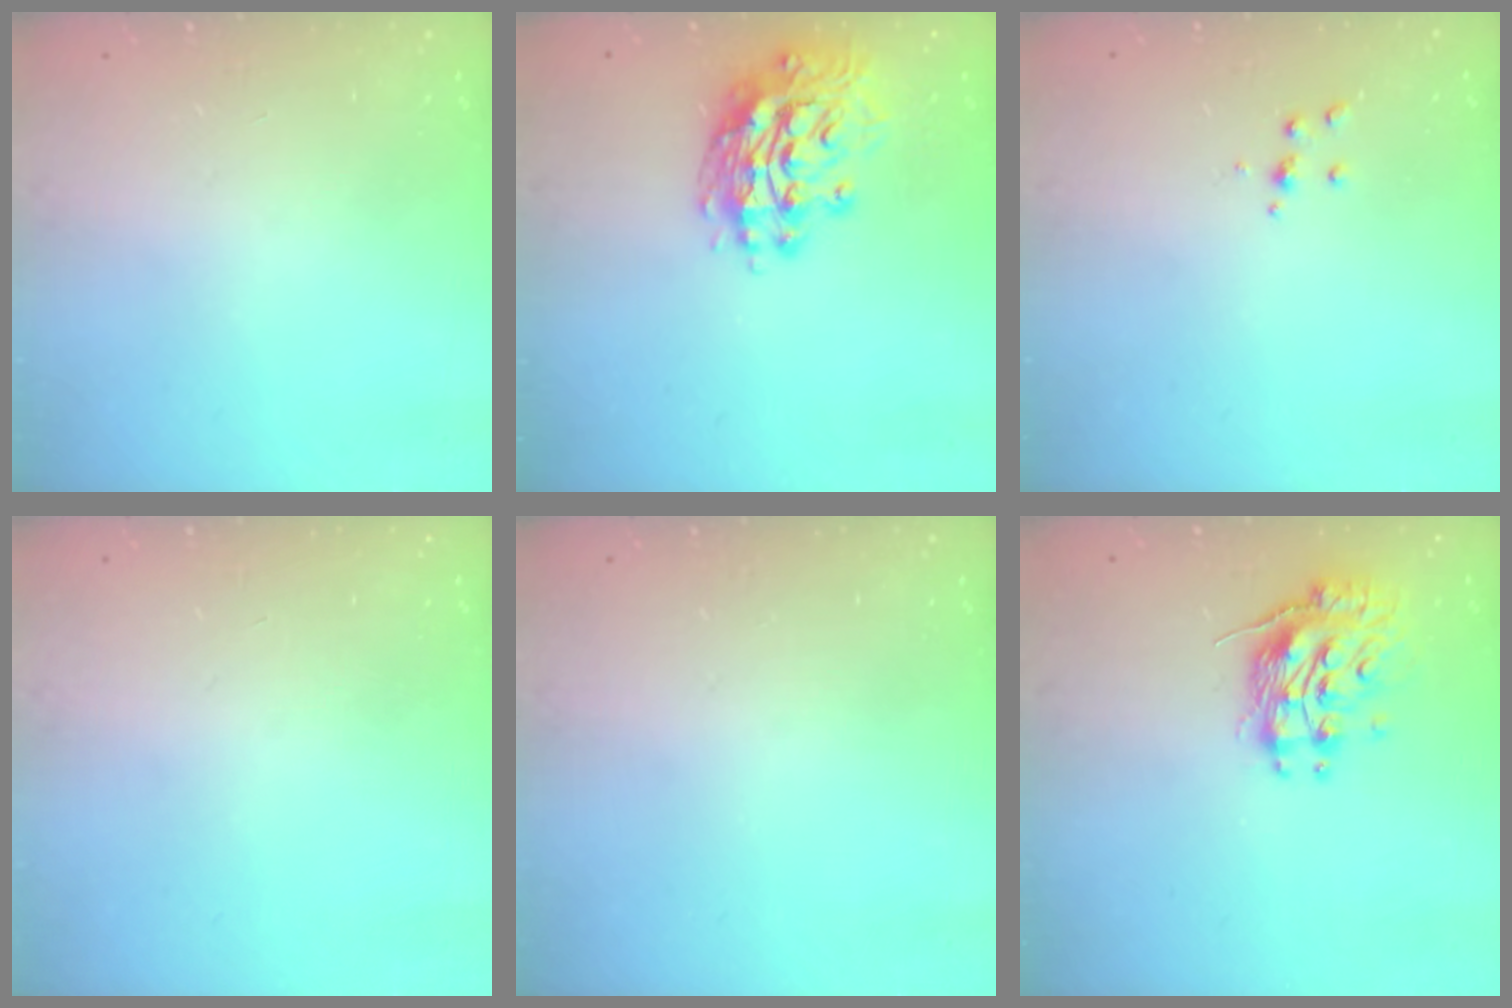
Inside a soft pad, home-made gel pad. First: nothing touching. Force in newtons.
{"total": 13.6, "press": 13.6, "slide": 1.5}
{"total": 3.6, "press": 3.6, "slide": 0.3}
{"total": 0.0}
{"total": 0.0}
{"total": 11.0, "press": 10.9, "slide": 0.9}